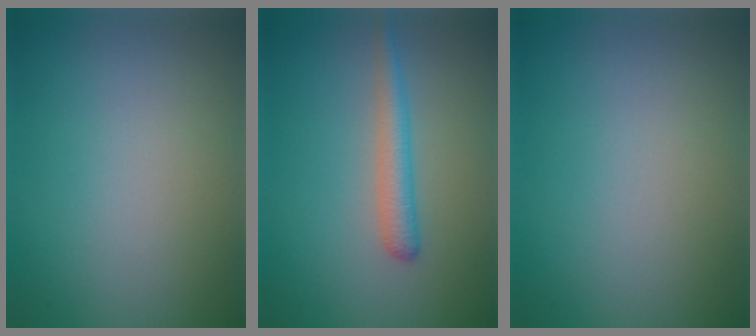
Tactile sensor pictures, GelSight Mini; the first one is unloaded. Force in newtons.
{"total": 2.5, "press": 2.5, "slide": 0.1}
{"total": 0.0}